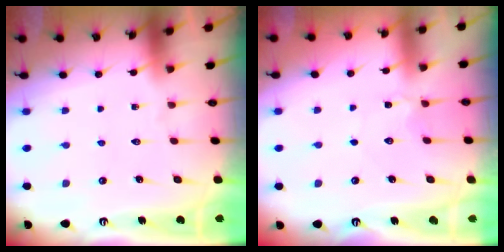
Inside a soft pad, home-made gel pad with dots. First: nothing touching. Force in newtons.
{"total": 2.8, "press": 2.8, "slide": 0.3}